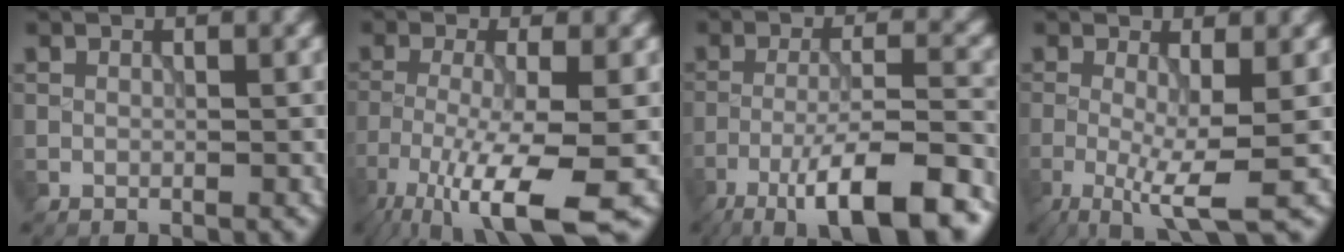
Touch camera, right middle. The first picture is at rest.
{"total": 9.2, "force": [-5.2, 1.8, 7.4], "torque": [-0.133, -0.016, -0.096]}
{"total": 10.5, "force": [-6.4, 2.1, 8.0], "torque": [-0.130, 0.006, -0.109]}
{"total": 5.6, "force": [-1.4, 1.0, 5.3], "torque": [-0.097, -0.011, -0.028]}